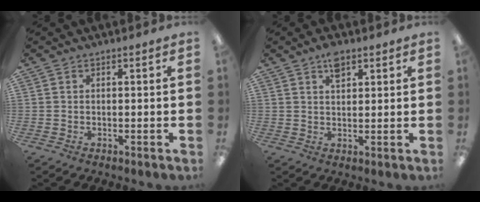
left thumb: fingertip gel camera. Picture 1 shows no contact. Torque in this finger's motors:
{"motor_torque": [0.69, 0.16, 0.72, -0.33, 0.00]}